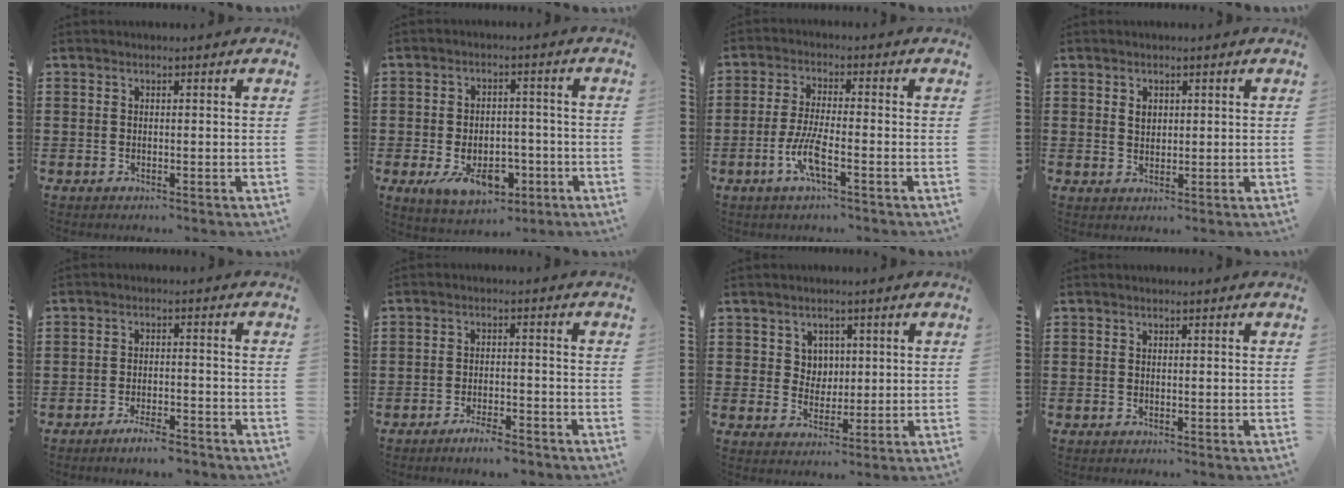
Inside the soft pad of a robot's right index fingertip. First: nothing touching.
{"total": 8.1, "force": [-3.3, 4.9, 5.5], "torque": [-0.099, -0.003, -0.061]}
{"total": 5.7, "force": [-2.5, 1.0, 5.0], "torque": [-0.109, -0.011, -0.050]}
{"total": 1.7, "force": [0.7, 1.2, 0.9], "torque": [-0.021, 0.006, 0.012]}
{"total": 3.8, "force": [-3.4, 0.2, 1.8], "torque": [-0.036, -0.001, -0.065]}
{"total": 3.5, "force": [-3.2, 0.2, 1.5], "torque": [-0.033, -0.001, -0.063]}
{"total": 3.6, "force": [1.6, 3.1, 0.7], "torque": [-0.020, 0.010, 0.027]}
{"total": 0.0}